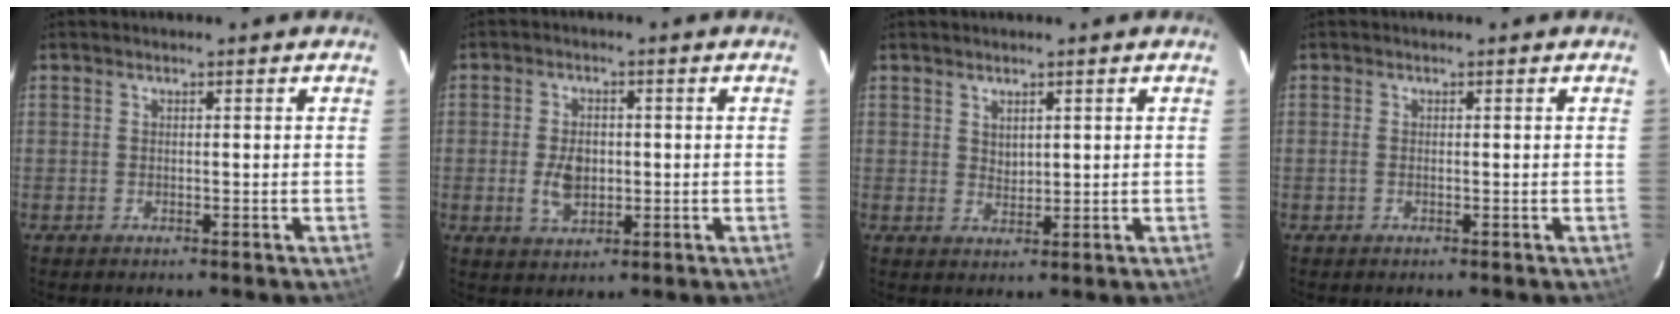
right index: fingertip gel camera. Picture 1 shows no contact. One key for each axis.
{"total": 5.9, "fx": -0.7, "fy": 3.8, "fz": 4.5, "tx": -0.089, "ty": -0.001, "tz": -0.007}
{"total": 2.1, "fx": 1.3, "fy": 1.3, "fz": 1.1, "tx": -0.014, "ty": -0.001, "tz": 0.025}
{"total": 0.9, "fx": -0.1, "fy": 0.4, "fz": 0.8, "tx": -0.020, "ty": -0.001, "tz": -0.003}